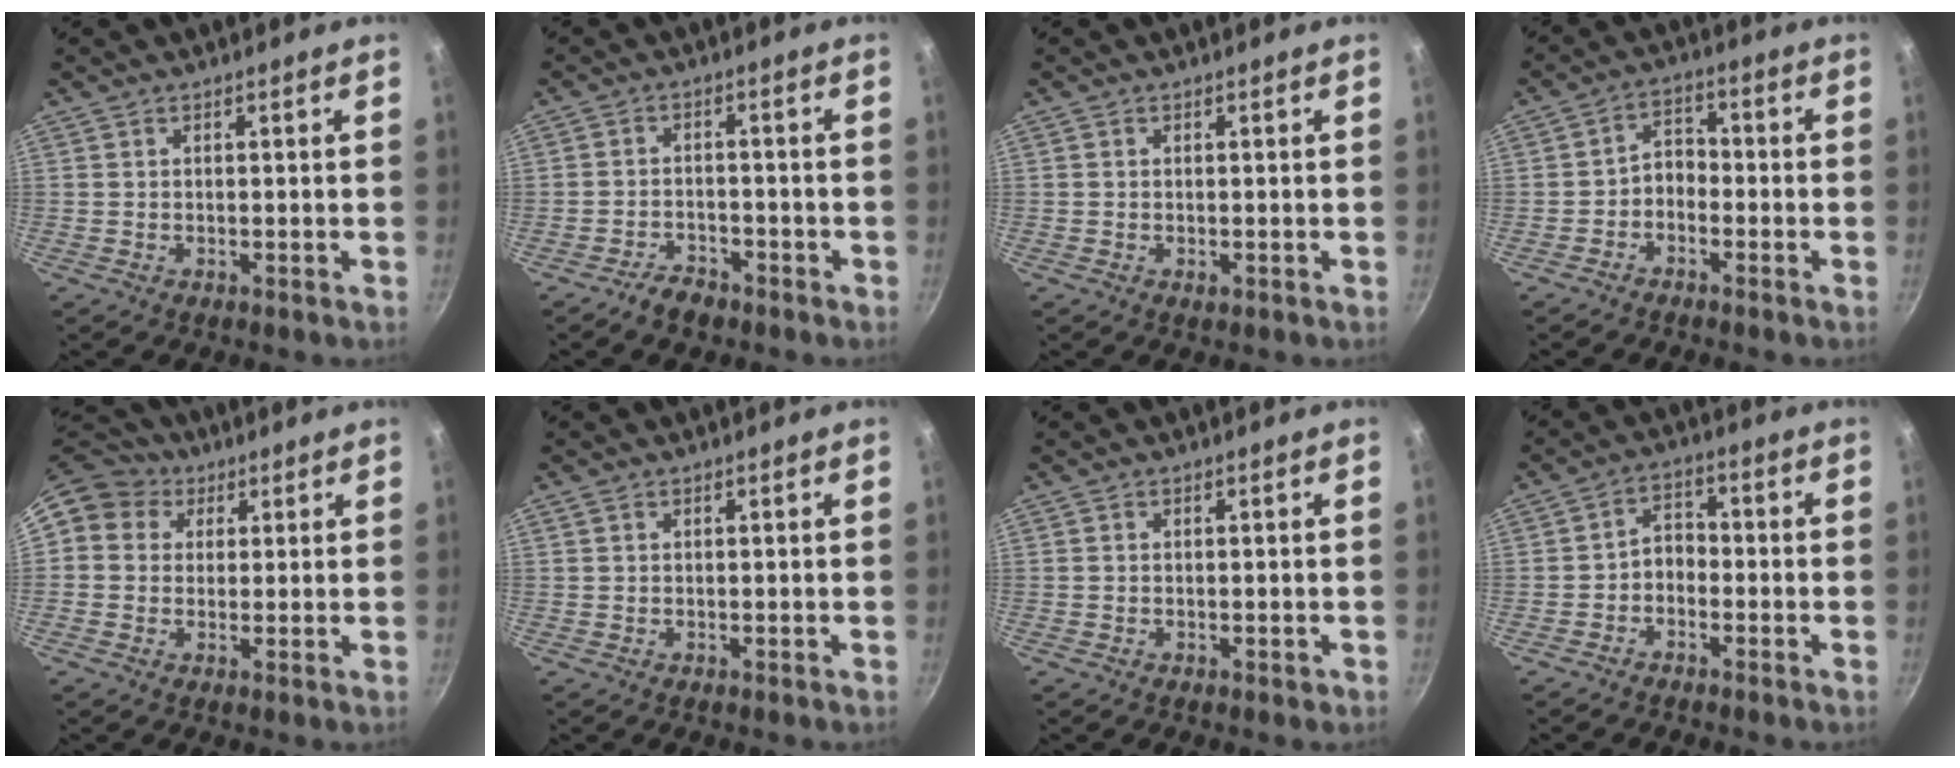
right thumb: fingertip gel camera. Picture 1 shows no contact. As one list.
[{"total": 4.3, "force": [-3.3, 2.3, 1.6], "torque": [-0.021, 0.033, -0.052]}, {"total": 0.9, "force": [-0.1, 0.7, 0.6], "torque": [-0.008, 0.001, -0.003]}, {"total": 3.9, "force": [-1.8, 2.8, 2.1], "torque": [-0.019, 0.033, -0.038]}, {"total": 8.9, "force": [3.2, 7.7, 2.9], "torque": [-0.029, 0.009, 0.035]}, {"total": 0.8, "force": [0.4, 0.6, 0.4], "torque": [-0.008, 0.002, 0.006]}, {"total": 0.9, "force": [-0.1, 0.6, 0.6], "torque": [-0.005, 0.003, -0.002]}, {"total": 3.9, "force": [-1.5, 2.8, 2.2], "torque": [-0.019, 0.028, -0.034]}]